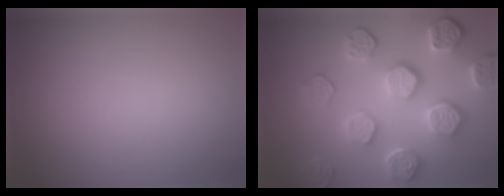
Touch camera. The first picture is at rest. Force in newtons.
{"total": 7.8, "press": 6.0, "slide": 5.1}